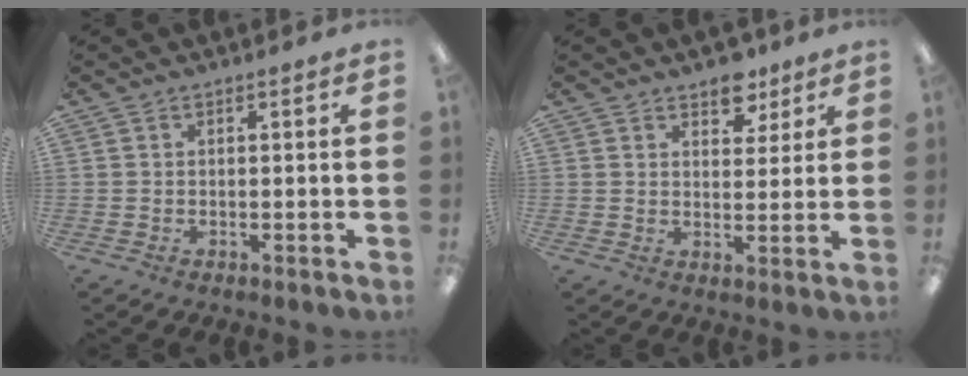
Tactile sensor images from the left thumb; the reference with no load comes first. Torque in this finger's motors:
{"motor_torque": [-0.24, -0.14, -0.36, -0.19, 0.05]}